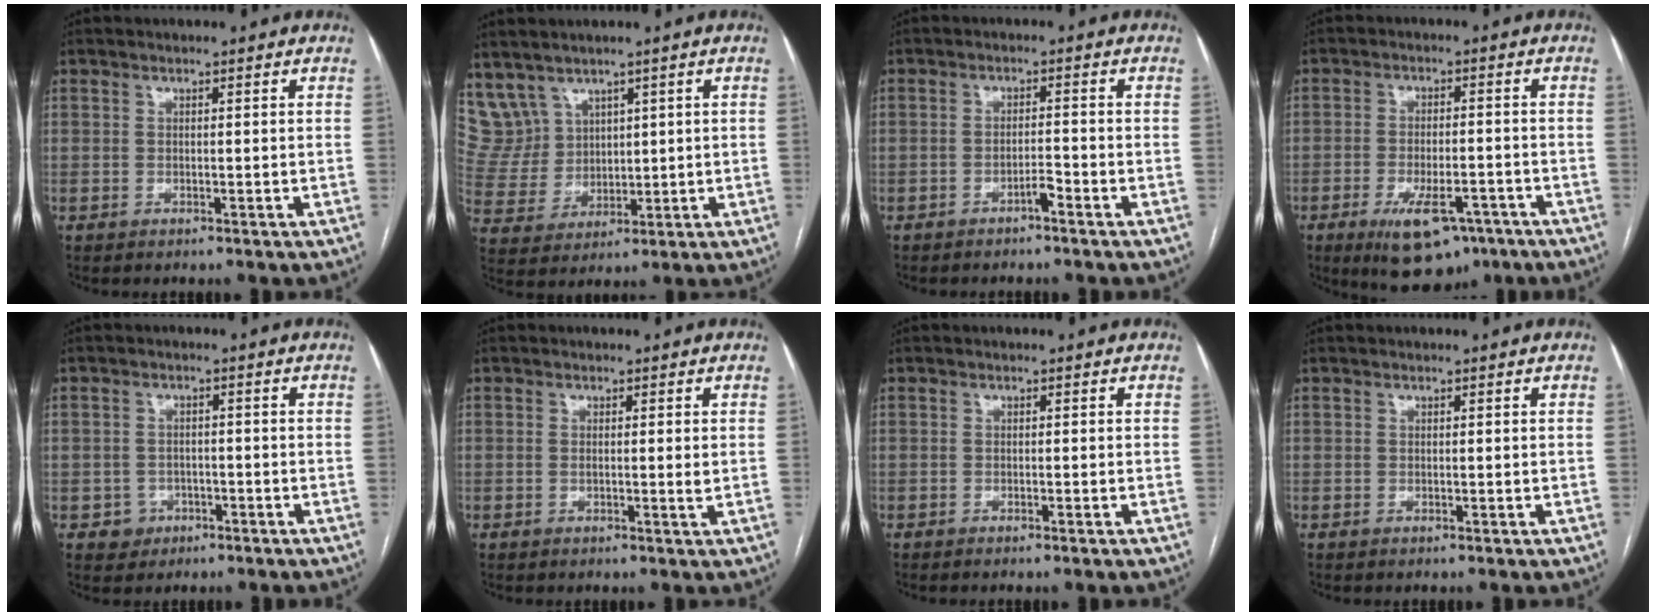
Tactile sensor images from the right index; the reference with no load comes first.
{"total": 7.3, "force": [5.2, 5.1, 0.5], "torque": [-0.026, 0.024, 0.125]}
{"total": 1.9, "force": [-1.4, 0.2, 1.3], "torque": [-0.019, 0.002, -0.024]}
{"total": 10.4, "force": [-6.2, 4.3, 7.2], "torque": [-0.114, -0.009, -0.089]}
{"total": 3.3, "force": [-1.3, 3.1, 0.1], "torque": [0.009, 0.014, -0.016]}
{"total": 1.5, "force": [0.1, 0.1, 1.5], "torque": [-0.025, -0.003, 0.000]}
{"total": 0.5, "force": [-0.3, -0.1, 0.4], "torque": [-0.008, 0.001, -0.005]}
{"total": 0.0}